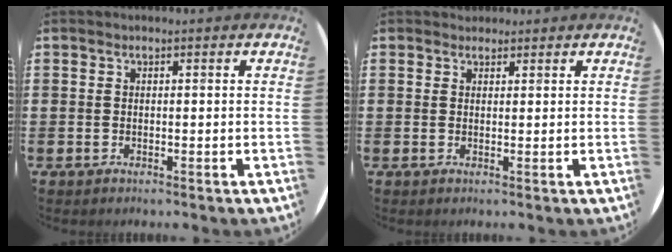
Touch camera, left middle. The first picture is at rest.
{"total": 1.1, "force": [1.0, 0.4, -0.2], "torque": [0.003, 0.003, 0.020]}